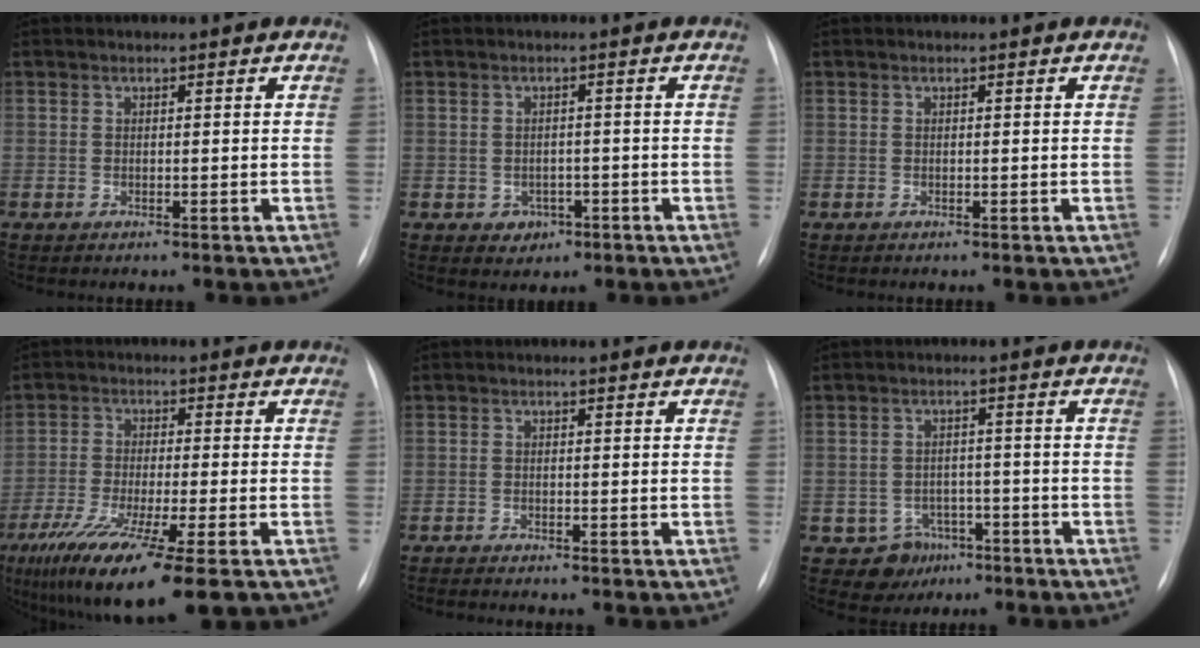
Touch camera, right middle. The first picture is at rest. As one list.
[{"total": 2.8, "force": [-1.2, 2.3, 0.9], "torque": [-0.007, 0.009, -0.009]}, {"total": 0.0}, {"total": 14.5, "force": [-9.0, 0.7, 11.4], "torque": [-0.198, -0.046, -0.151]}, {"total": 3.6, "force": [-3.2, 0.1, 1.5], "torque": [-0.020, -0.007, -0.046]}, {"total": 4.9, "force": [-2.8, 4.0, 0.2], "torque": [0.006, 0.012, -0.035]}]